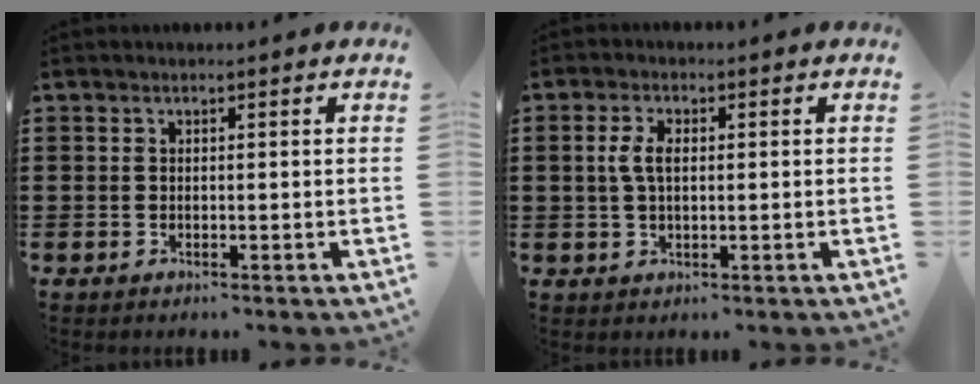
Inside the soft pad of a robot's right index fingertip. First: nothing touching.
{"total": 3.7, "force": [0.4, 1.8, 3.2], "torque": [-0.074, 0.006, 0.002]}